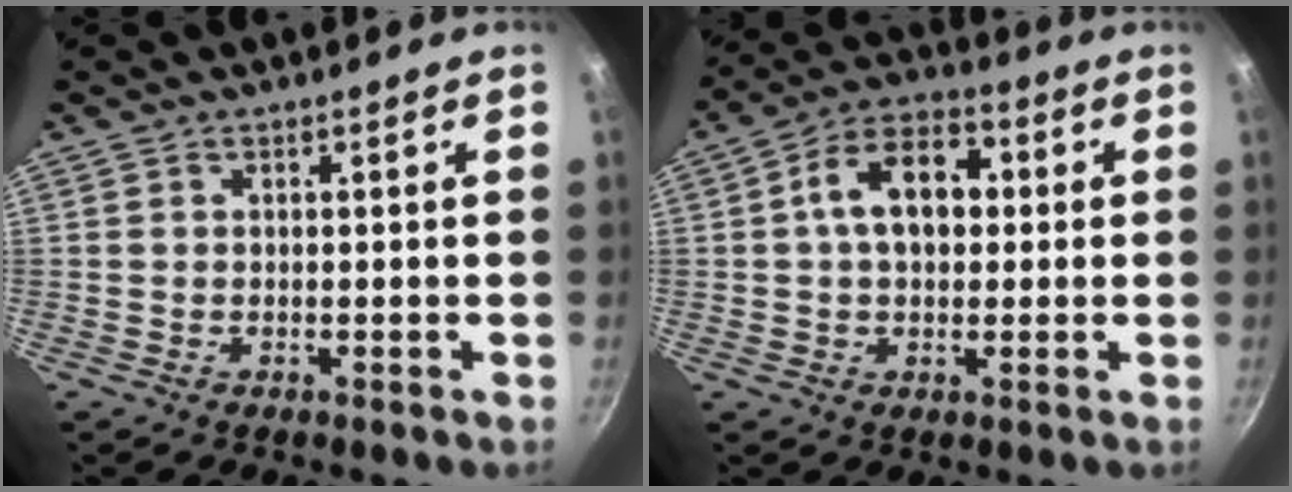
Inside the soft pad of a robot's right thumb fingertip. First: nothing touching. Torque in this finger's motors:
{"motor_torque": [0.44, 1.64, 0.84, -0.67, 0.03]}